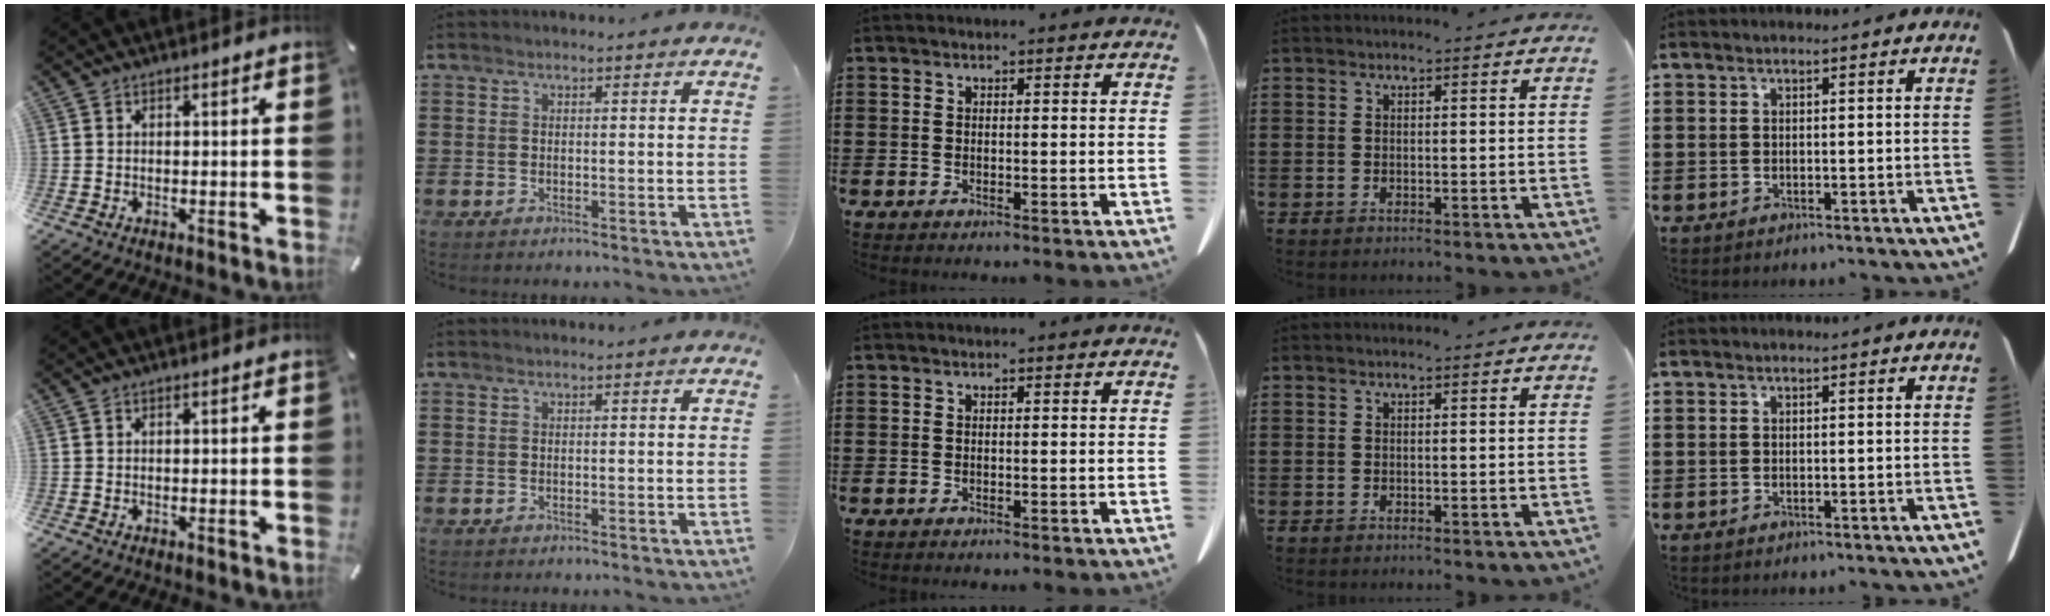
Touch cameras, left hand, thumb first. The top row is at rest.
{}